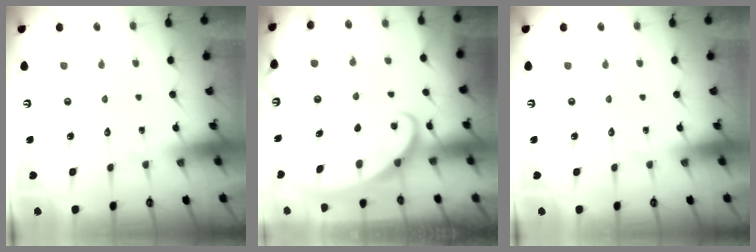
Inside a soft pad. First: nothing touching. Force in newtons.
{"total": 2.2, "press": 2.2, "slide": 0.3}
{"total": 0.0}